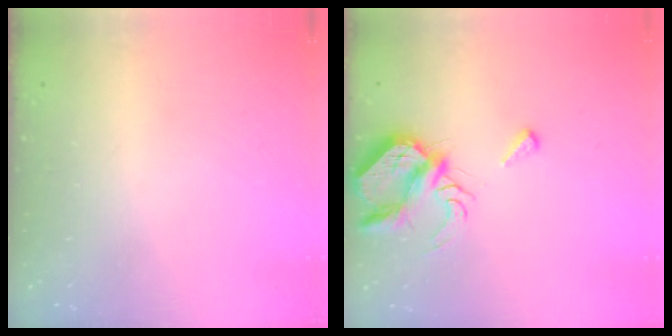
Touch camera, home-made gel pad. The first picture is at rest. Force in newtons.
{"total": 7.3, "press": 7.2, "slide": 1.1}